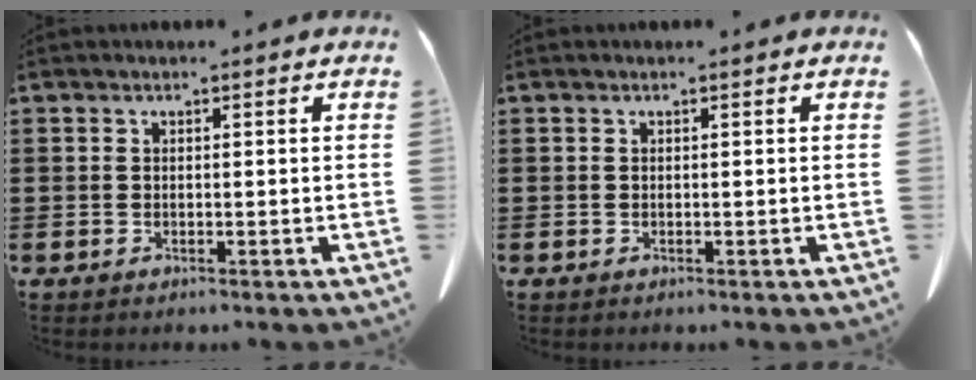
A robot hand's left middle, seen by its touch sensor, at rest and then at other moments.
{"total": 0.0}